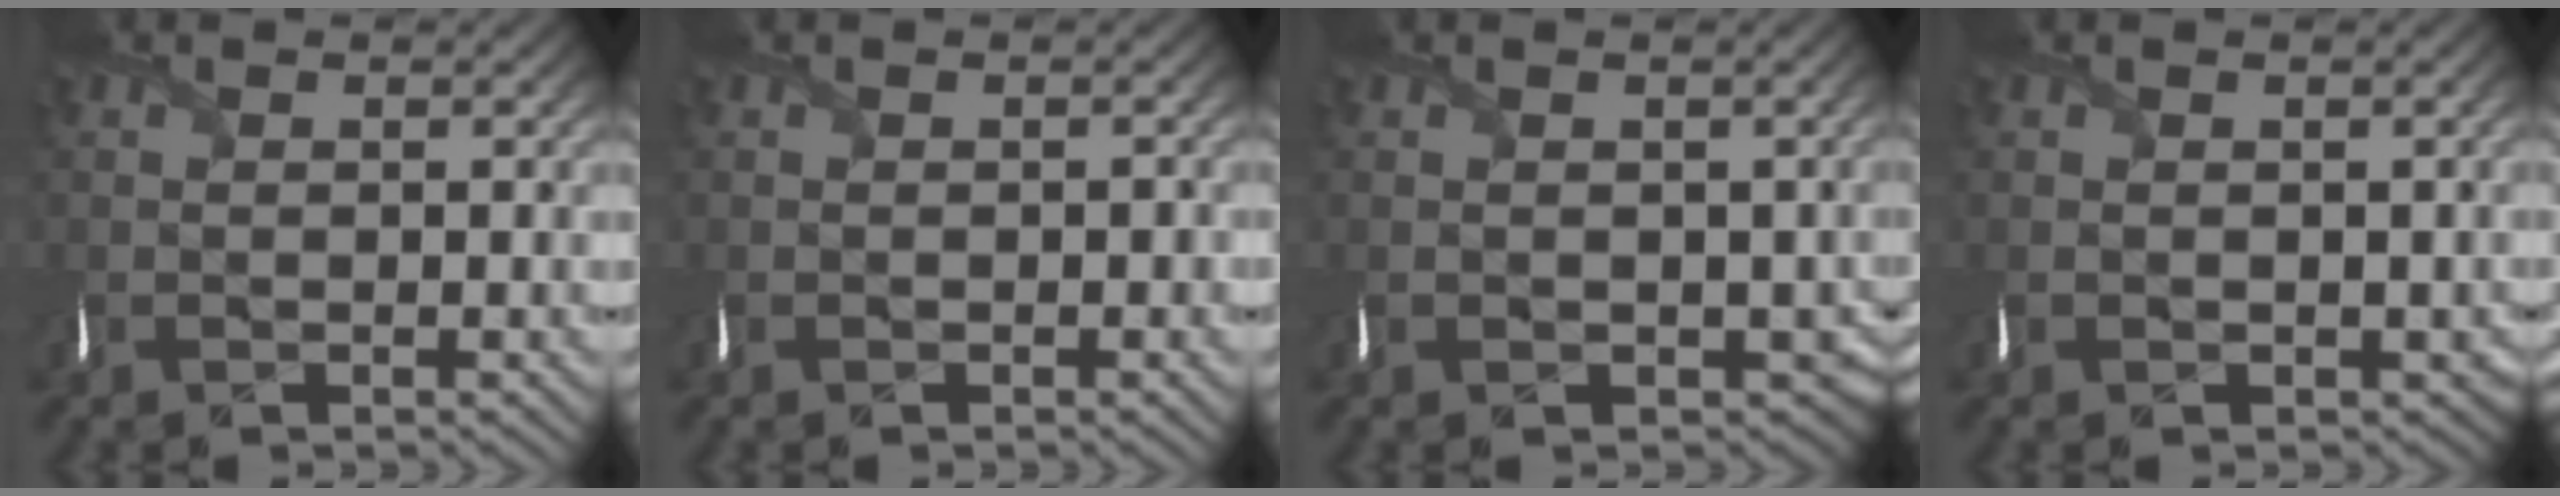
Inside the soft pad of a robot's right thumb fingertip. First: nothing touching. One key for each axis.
{"total": 0.9, "fx": -0.4, "fy": 0.6, "fz": 0.6, "tx": -0.010, "ty": -0.003, "tz": -0.006}
{"total": 4.3, "fx": -0.5, "fy": 3.5, "fz": 2.5, "tx": -0.041, "ty": -0.026, "tz": 0.000}
{"total": 1.6, "fx": 0.0, "fy": 1.5, "fz": 0.6, "tx": -0.013, "ty": -0.010, "tz": 0.000}